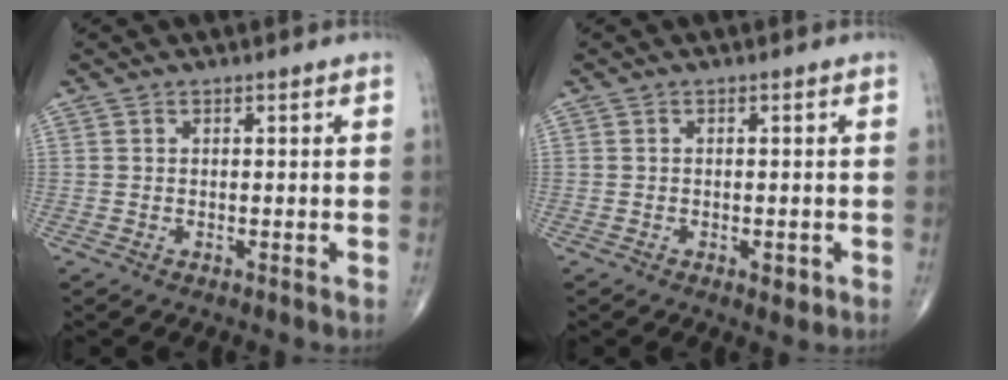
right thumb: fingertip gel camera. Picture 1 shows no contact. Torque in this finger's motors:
{"motor_torque": [0.38, 0.48, -0.15, -0.11, 0.07]}